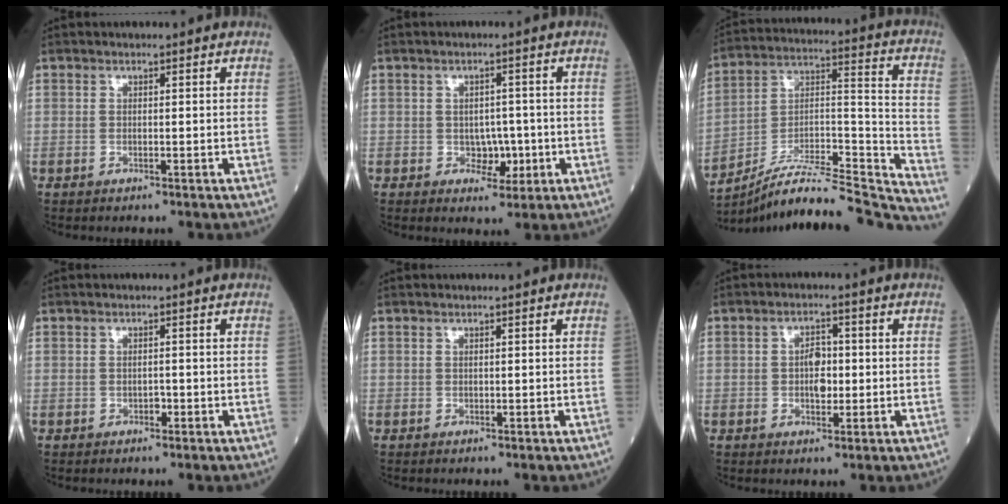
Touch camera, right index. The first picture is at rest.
{"total": 3.6, "force": [-0.8, 2.6, 2.4], "torque": [-0.019, 0.005, -0.006]}
{"total": 22.8, "force": [-21.8, -0.3, 6.6], "torque": [-0.089, 0.026, -0.344]}
{"total": 0.9, "force": [-0.3, 0.6, 0.7], "torque": [-0.011, 0.001, -0.005]}
{"total": 0.0}
{"total": 3.8, "force": [-0.1, 2.1, 3.1], "torque": [-0.048, 0.005, -0.001]}